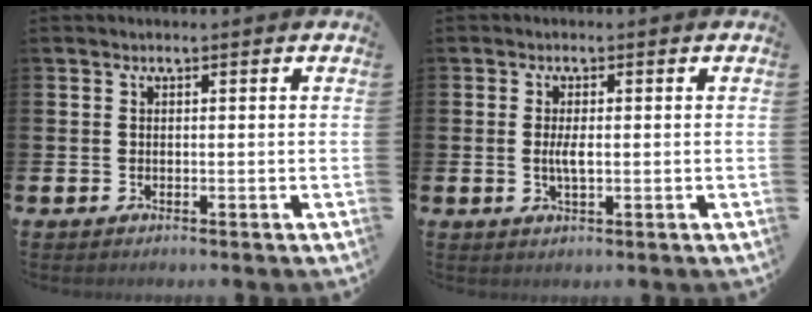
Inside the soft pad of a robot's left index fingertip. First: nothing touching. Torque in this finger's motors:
{"motor_torque": [0.74, 0.53, 0.37, 0.13]}